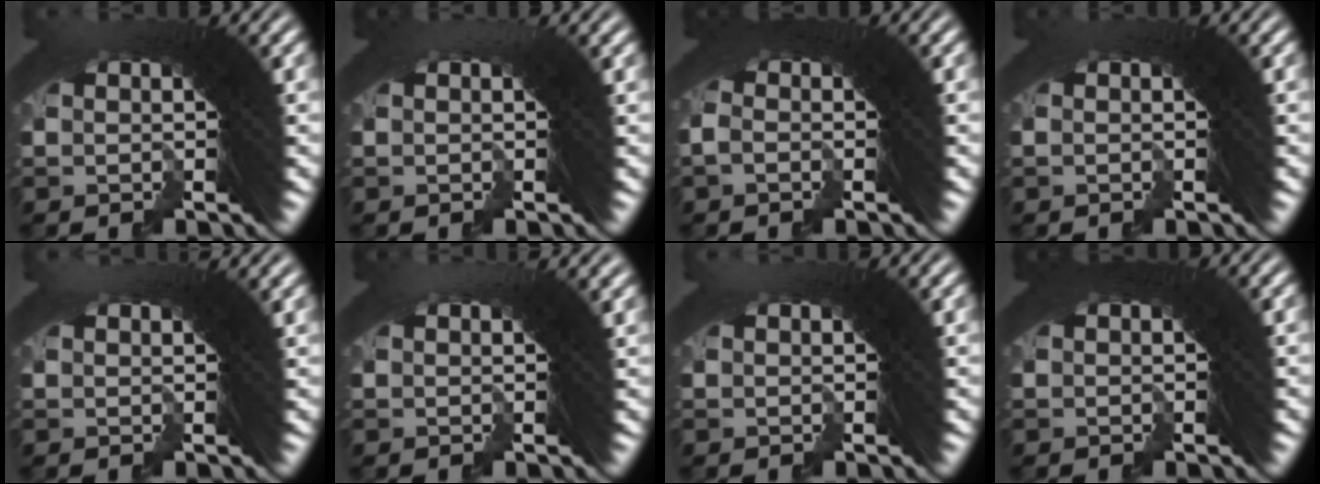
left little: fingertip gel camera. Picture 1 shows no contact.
{"total": 0.8, "force": [0.1, 0.4, 0.7], "torque": [-0.007, -0.001, -0.003]}
{"total": 1.2, "force": [-1.1, -0.4, 0.1], "torque": [-0.004, 0.009, -0.026]}
{"total": 0.8, "force": [-0.5, -0.5, 0.1], "torque": [0.013, 0.018, -0.017]}
{"total": 2.1, "force": [1.6, 0.3, 1.3], "torque": [-0.014, 0.004, 0.021]}
{"total": 2.1, "force": [1.1, 0.8, 1.6], "torque": [-0.015, 0.007, 0.010]}
{"total": 0.7, "force": [0.6, 0.1, 0.3], "torque": [-0.007, 0.001, 0.008]}
{"total": 0.7, "force": [-0.3, 0.6, 0.2], "torque": [-0.013, -0.009, -0.003]}